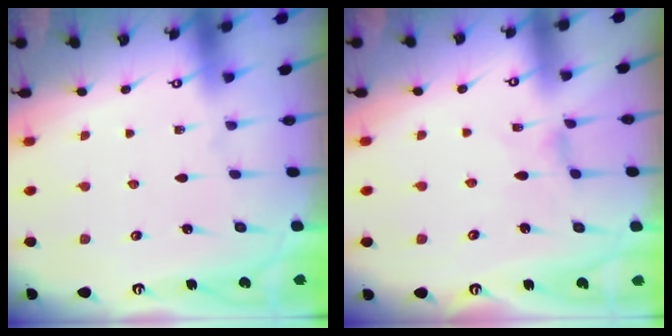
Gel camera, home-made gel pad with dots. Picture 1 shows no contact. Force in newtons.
{"total": 1.3, "press": 1.3, "slide": 0.4}